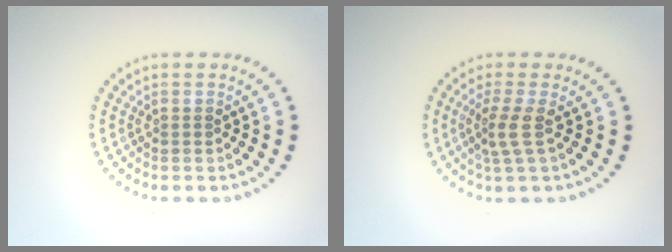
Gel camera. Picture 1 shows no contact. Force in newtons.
{"total": 2.2, "press": 1.6, "slide": 1.5}